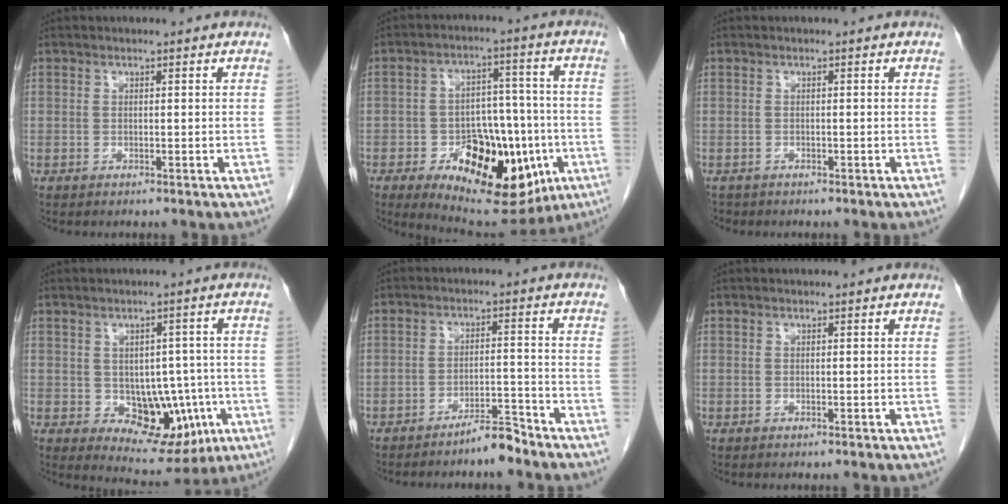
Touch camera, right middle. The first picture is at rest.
{"total": 19.1, "force": [-7.1, 9.3, 15.1], "torque": [-0.216, 0.012, -0.088]}
{"total": 1.2, "force": [-1.0, 0.7, 0.1], "torque": [-0.012, -0.001, -0.015]}
{"total": 9.7, "force": [-2.2, 6.0, 7.3], "torque": [-0.084, 0.006, -0.009]}
{"total": 4.1, "force": [-3.7, 0.2, 1.7], "torque": [-0.023, -0.005, -0.064]}
{"total": 0.0}